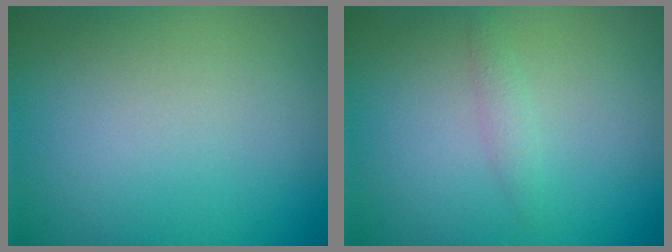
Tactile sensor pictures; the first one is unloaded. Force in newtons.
{"total": 1.0, "press": 1.0, "slide": 0.1}